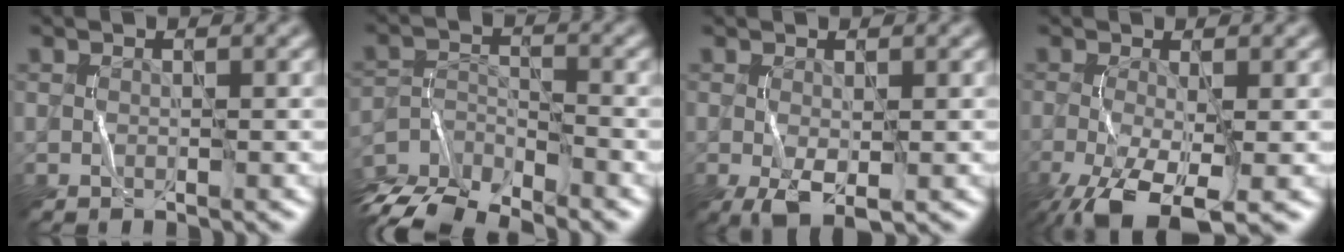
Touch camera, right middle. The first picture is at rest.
{"total": 7.3, "force": [-6.7, 1.9, 2.2], "torque": [-0.037, -0.012, -0.123]}
{"total": 3.1, "force": [-0.8, 1.3, 2.7], "torque": [-0.054, -0.011, -0.011]}
{"total": 7.9, "force": [-4.1, 2.6, 6.2], "torque": [-0.139, -0.024, -0.075]}